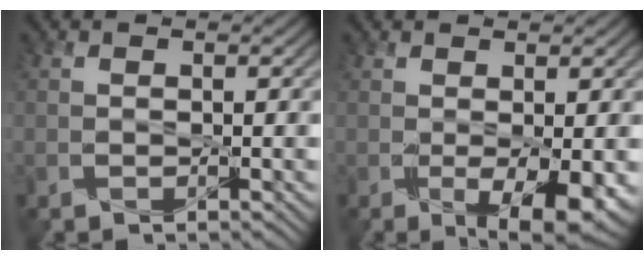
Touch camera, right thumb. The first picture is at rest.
{"total": 4.7, "force": [-0.6, 1.6, 4.4], "torque": [-0.073, -0.010, -0.002]}